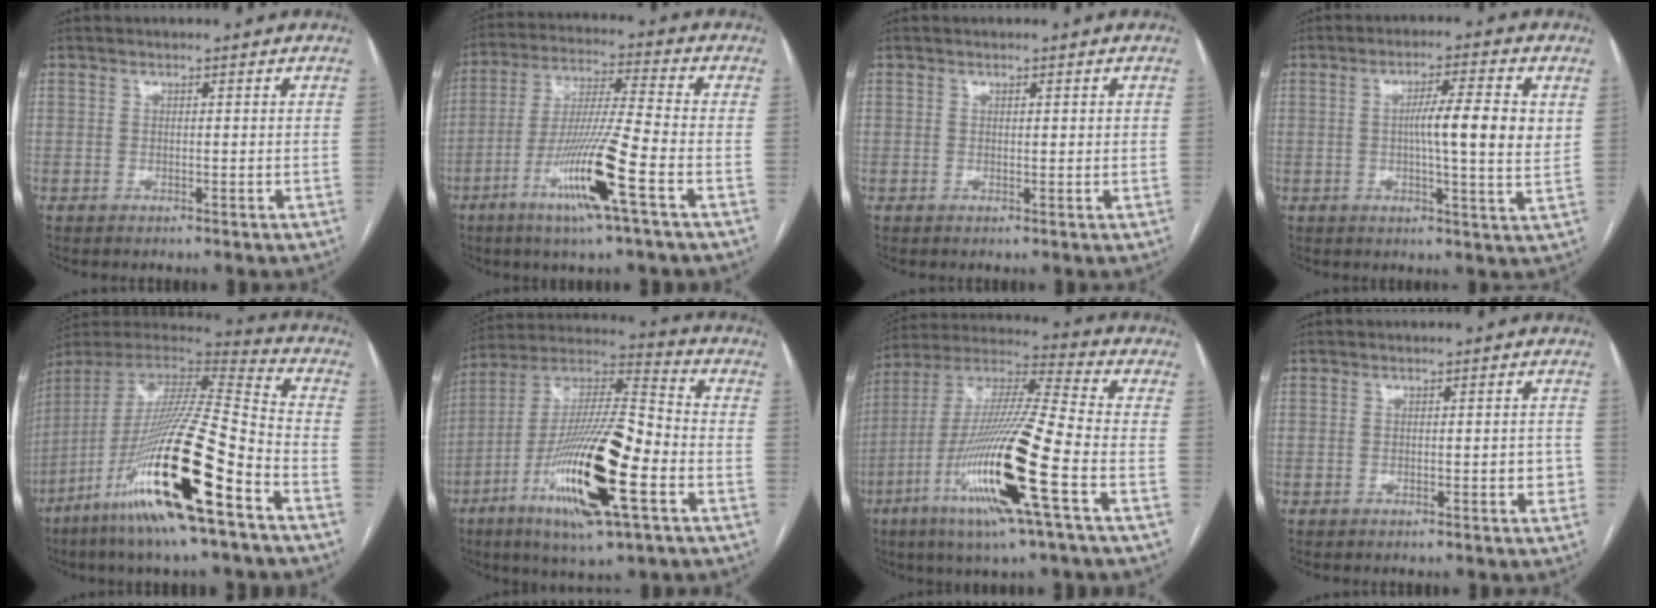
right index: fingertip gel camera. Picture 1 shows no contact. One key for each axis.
{"total": 13.4, "fx": -5.9, "fy": -0.6, "fz": 12.0, "tx": -0.237, "ty": -0.016, "tz": -0.113}
{"total": 0.9, "fx": 0.3, "fy": 0.2, "fz": 0.8, "tx": -0.013, "ty": 0.001, "tz": 0.004}
{"total": 9.2, "fx": 1.4, "fy": 0.5, "fz": 9.0, "tx": -0.141, "ty": 0.004, "tz": 0.015}
{"total": 25.2, "fx": -12.1, "fy": 1.7, "fz": 22.1, "tx": -0.419, "ty": -0.056, "tz": -0.225}
{"total": 21.8, "fx": -8.0, "fy": 3.4, "fz": 20.0, "tx": -0.382, "ty": -0.019, "tz": -0.140}
{"total": 20.5, "fx": -7.5, "fy": 0.4, "fz": 19.1, "tx": -0.396, "ty": -0.026, "tz": -0.146}
{"total": 1.9, "fx": -0.6, "fy": 0.8, "fz": 1.6, "tx": -0.016, "ty": 0.005, "tz": -0.006}